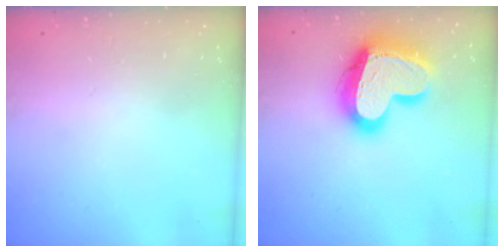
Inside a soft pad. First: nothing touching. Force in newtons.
{"total": 22.7, "press": 22.6, "slide": 1.9}